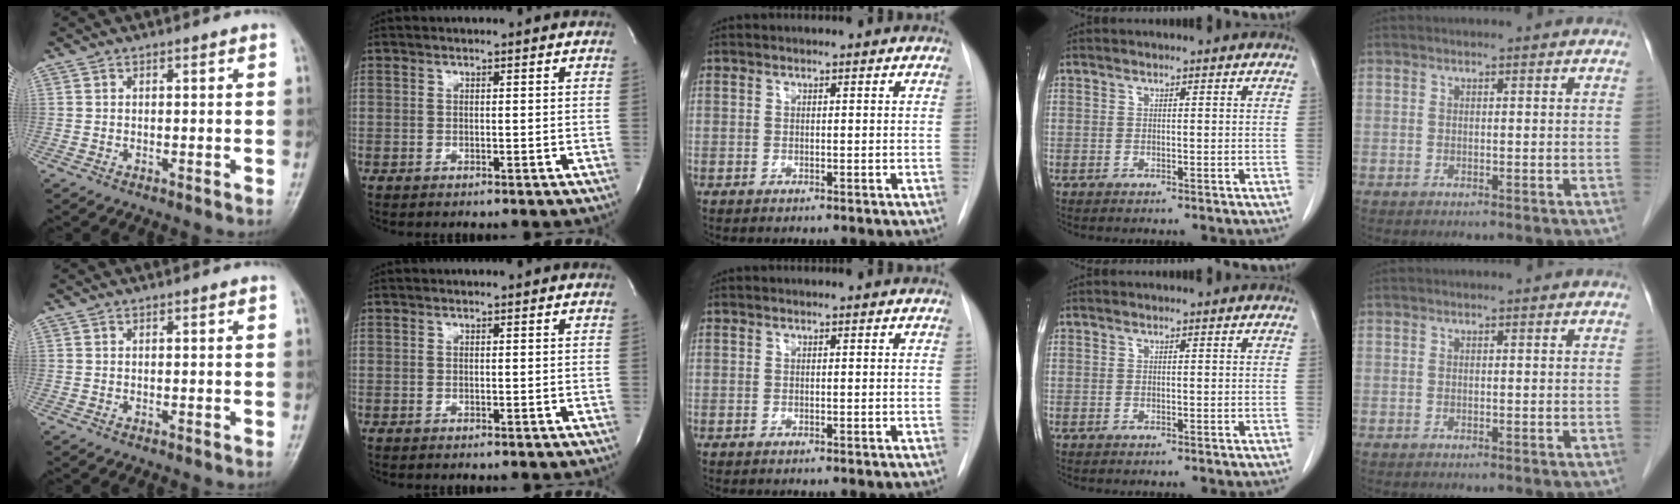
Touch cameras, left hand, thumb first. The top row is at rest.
{}